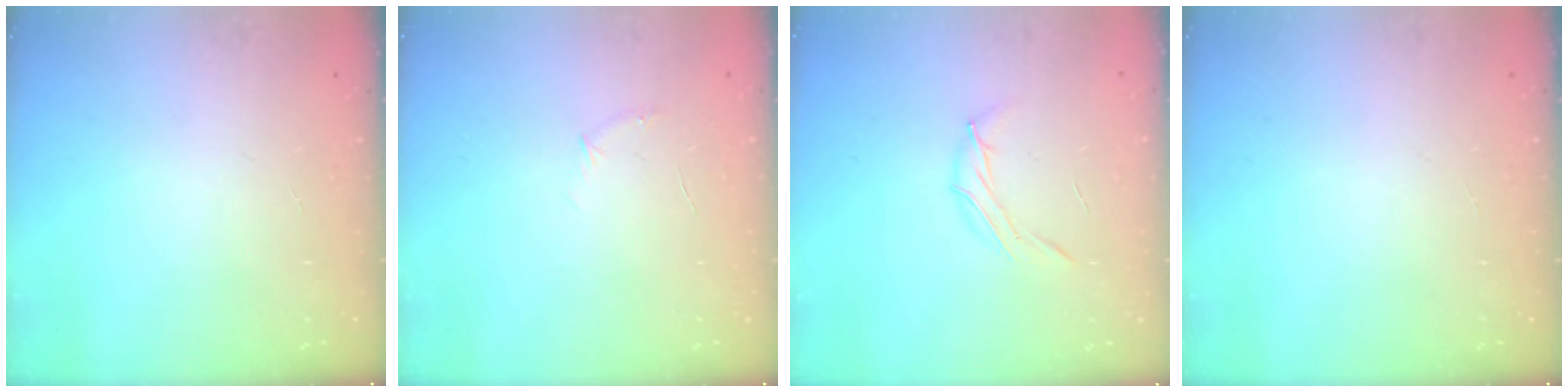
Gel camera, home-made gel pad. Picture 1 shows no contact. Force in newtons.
{"total": 3.7, "press": 3.6, "slide": 1.0}
{"total": 6.8, "press": 6.8, "slide": 0.5}
{"total": 0.0}